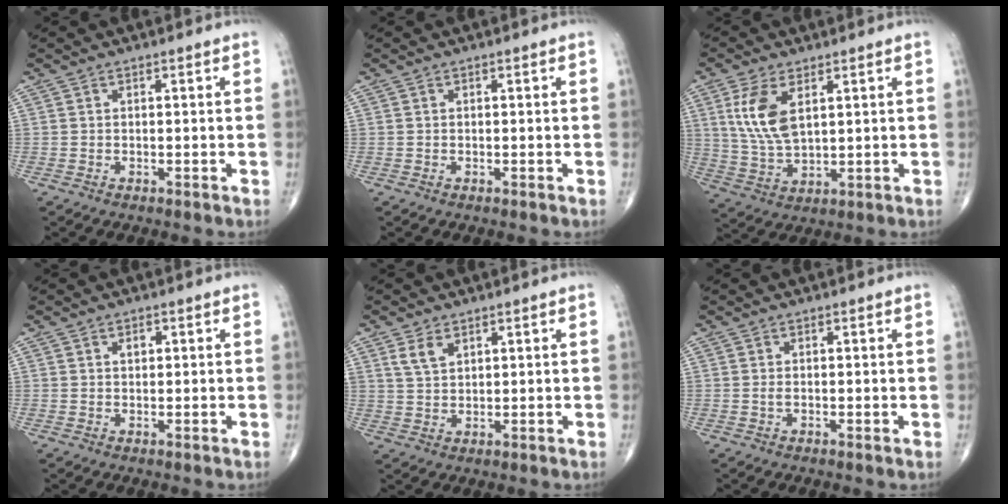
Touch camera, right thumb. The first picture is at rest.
{"total": 0.0}
{"total": 9.6, "force": [3.3, 4.8, 7.7], "torque": [-0.155, -0.011, 0.072]}
{"total": 1.5, "force": [0.6, 1.0, 0.9], "torque": [-0.009, -0.001, 0.008]}
{"total": 3.8, "force": [2.2, 2.2, 2.2], "torque": [-0.035, -0.009, 0.047]}
{"total": 0.7, "force": [0.0, 0.3, 0.7], "torque": [-0.016, -0.002, 0.000]}